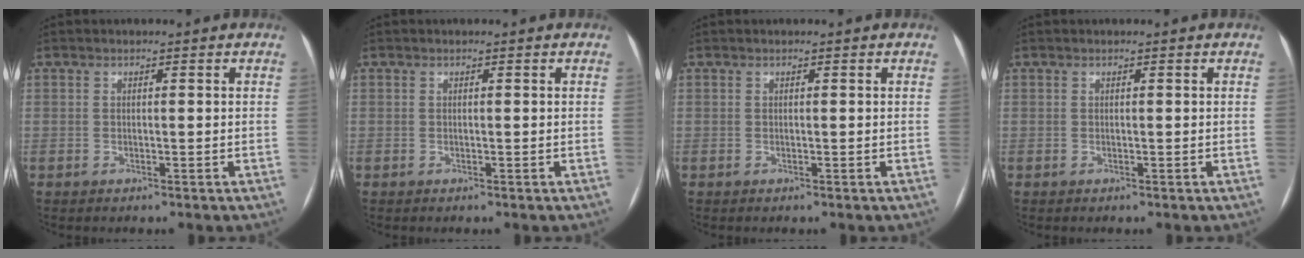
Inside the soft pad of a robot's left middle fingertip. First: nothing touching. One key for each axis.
{"total": 0.0}
{"total": 0.0}
{"total": 0.0}